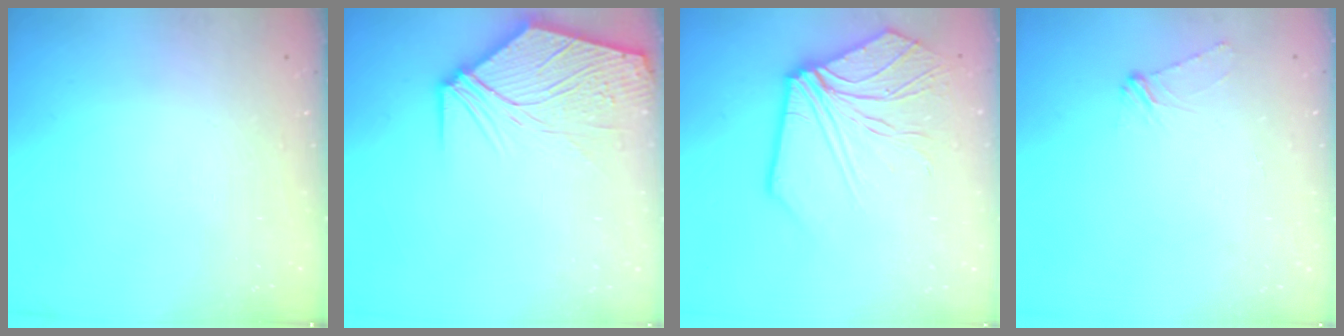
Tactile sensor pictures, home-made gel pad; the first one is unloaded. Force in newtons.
{"total": 10.6, "press": 10.5, "slide": 1.5}
{"total": 10.3, "press": 10.2, "slide": 1.7}
{"total": 3.3, "press": 3.3, "slide": 0.4}